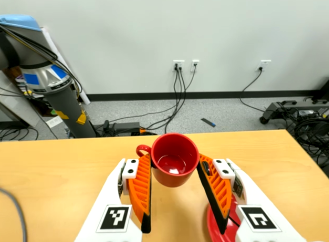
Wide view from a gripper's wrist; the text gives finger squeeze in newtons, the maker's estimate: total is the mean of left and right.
{"total": 2.7, "left": 2.6, "right": 2.9}